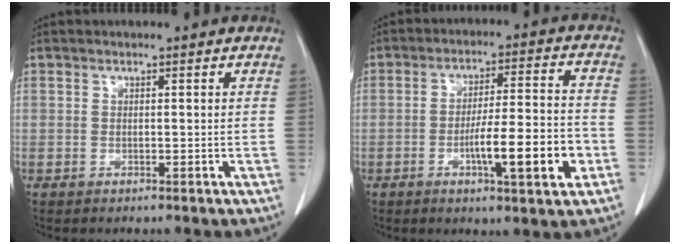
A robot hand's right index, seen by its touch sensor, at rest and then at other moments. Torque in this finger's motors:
{"motor_torque": [0.82, -0.33, 0.30, 0.15]}